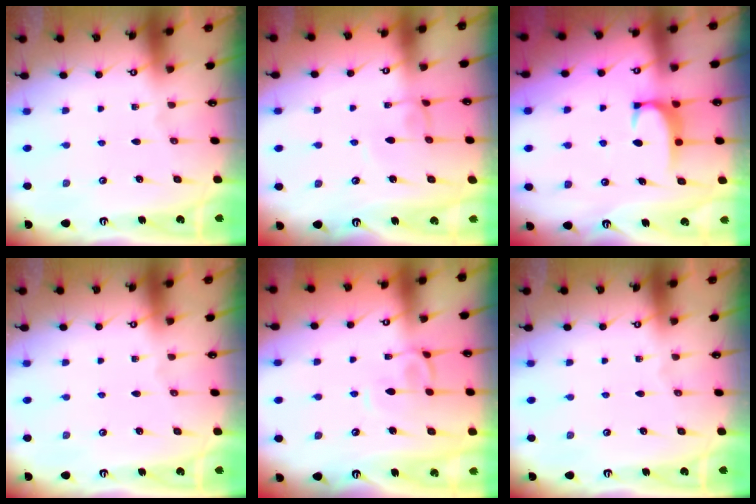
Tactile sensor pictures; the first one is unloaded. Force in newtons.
{"total": 1.5, "press": 1.4, "slide": 0.3}
{"total": 1.7, "press": 1.6, "slide": 0.5}
{"total": 0.0}
{"total": 1.9, "press": 1.9, "slide": 0.5}
{"total": 0.0}